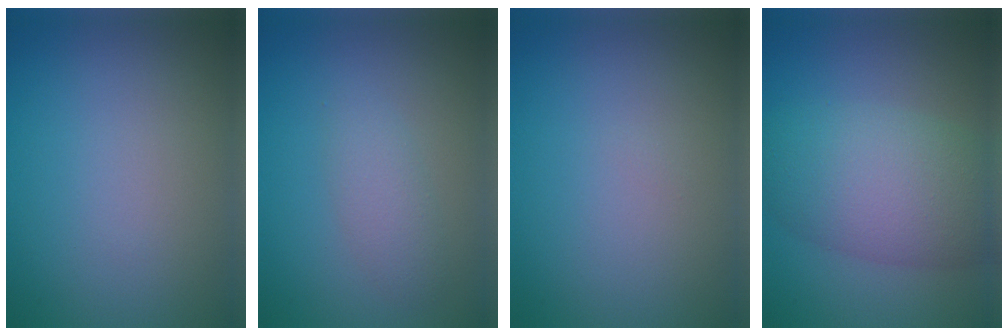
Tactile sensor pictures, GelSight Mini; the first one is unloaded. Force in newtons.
{"total": 2.0, "press": 2.0, "slide": 0.2}
{"total": 0.0}
{"total": 7.9, "press": 7.9, "slide": 0.2}